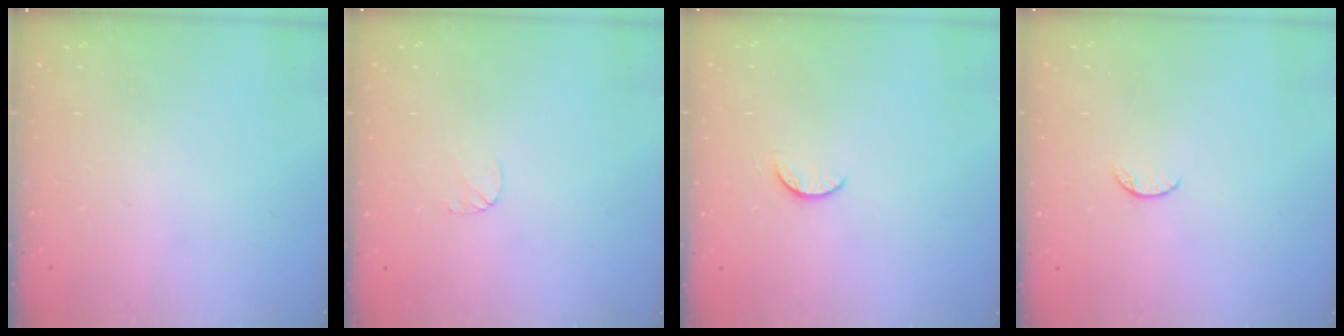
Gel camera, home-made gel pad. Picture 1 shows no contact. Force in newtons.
{"total": 4.6, "press": 4.6, "slide": 0.4}
{"total": 5.2, "press": 5.2, "slide": 0.6}
{"total": 4.7, "press": 4.7, "slide": 0.4}